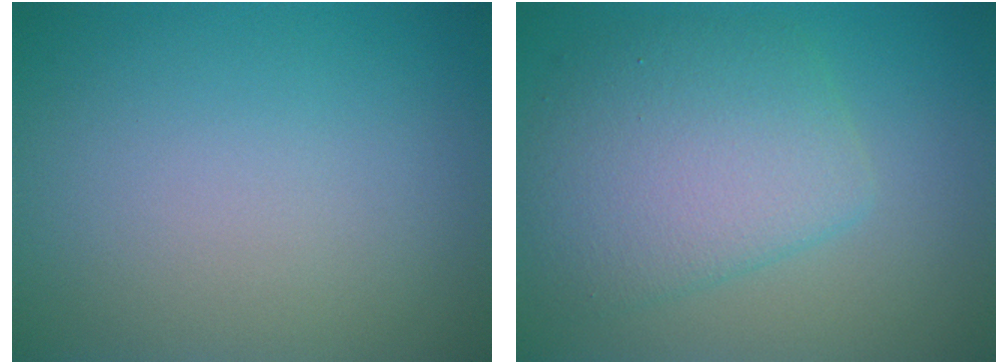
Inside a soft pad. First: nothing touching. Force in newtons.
{"total": 5.8, "press": 5.8, "slide": 0.1}